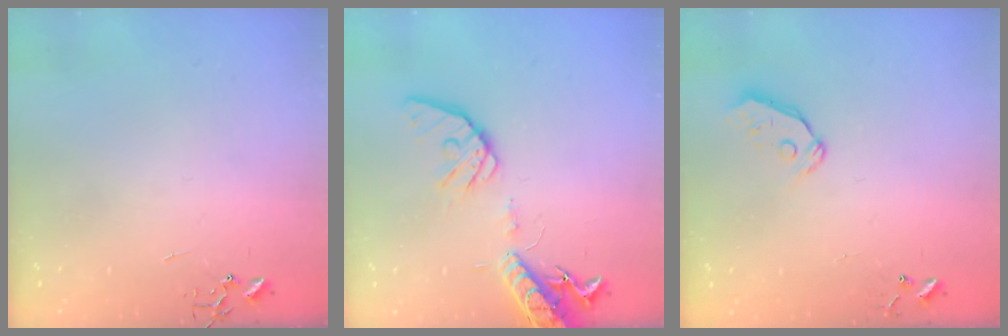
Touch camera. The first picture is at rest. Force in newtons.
{"total": 16.1, "press": 15.8, "slide": 3.0}
{"total": 6.1, "press": 6.1, "slide": 0.6}